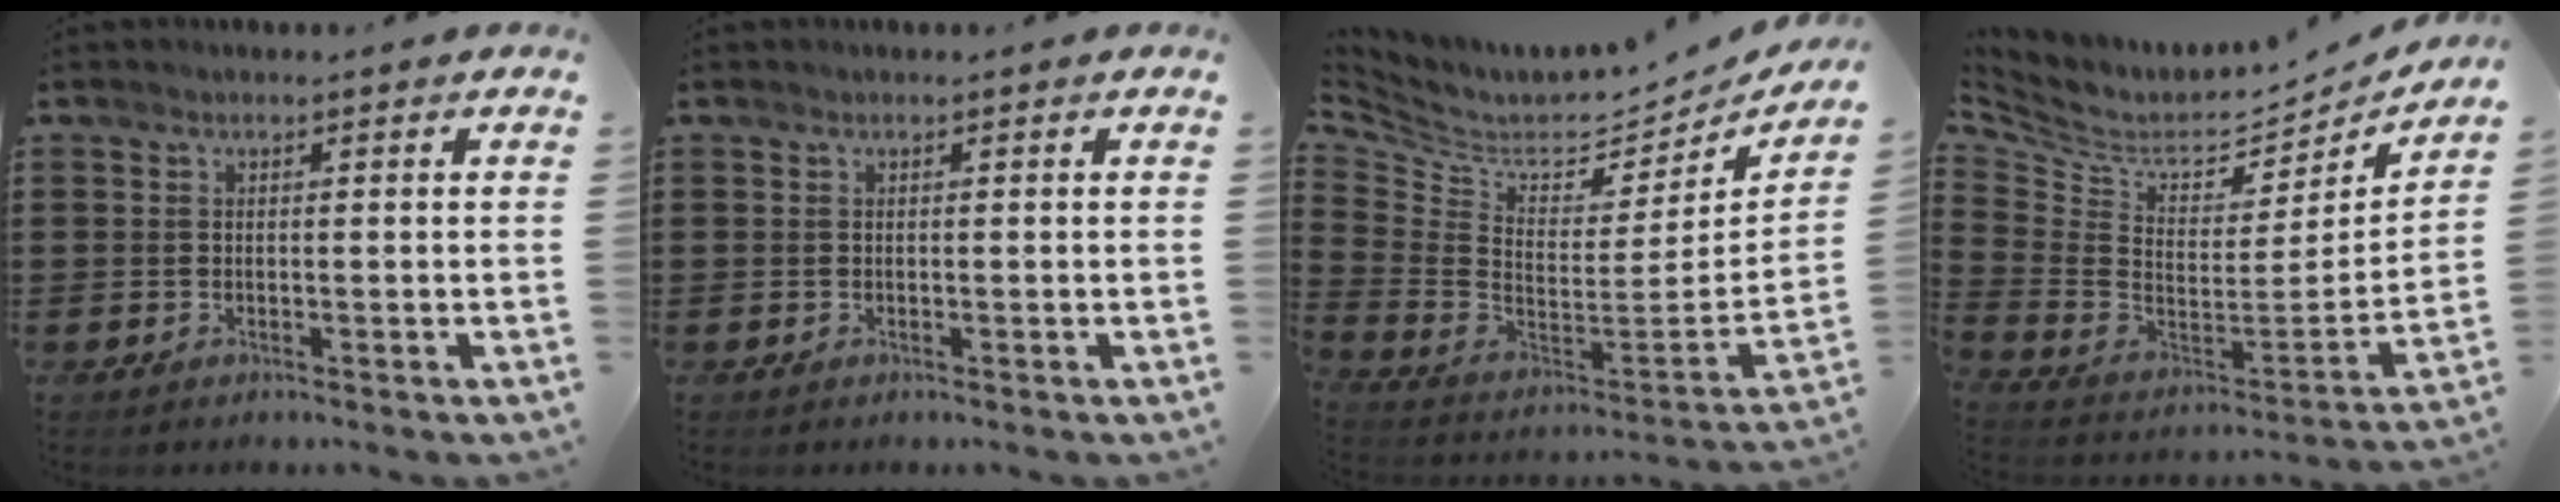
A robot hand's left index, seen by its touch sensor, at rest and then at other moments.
{"total": 0.0}
{"total": 5.2, "force": [4.7, 1.7, 1.5], "torque": [-0.065, -0.059, 0.078]}
{"total": 4.4, "force": [3.6, 2.1, 1.5], "torque": [-0.059, -0.051, 0.058]}